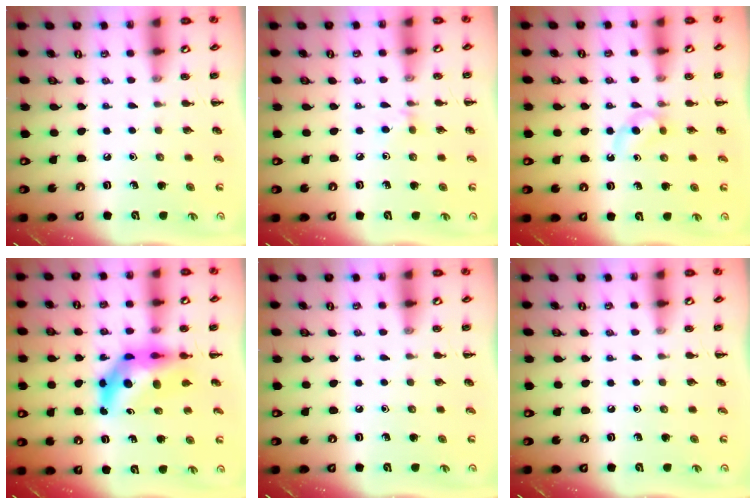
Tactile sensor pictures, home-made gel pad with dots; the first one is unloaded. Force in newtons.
{"total": 3.9, "press": 3.6, "slide": 1.6}
{"total": 3.0, "press": 2.8, "slide": 1.1}
{"total": 9.9, "press": 9.3, "slide": 3.5}
{"total": 0.0}
{"total": 0.0}